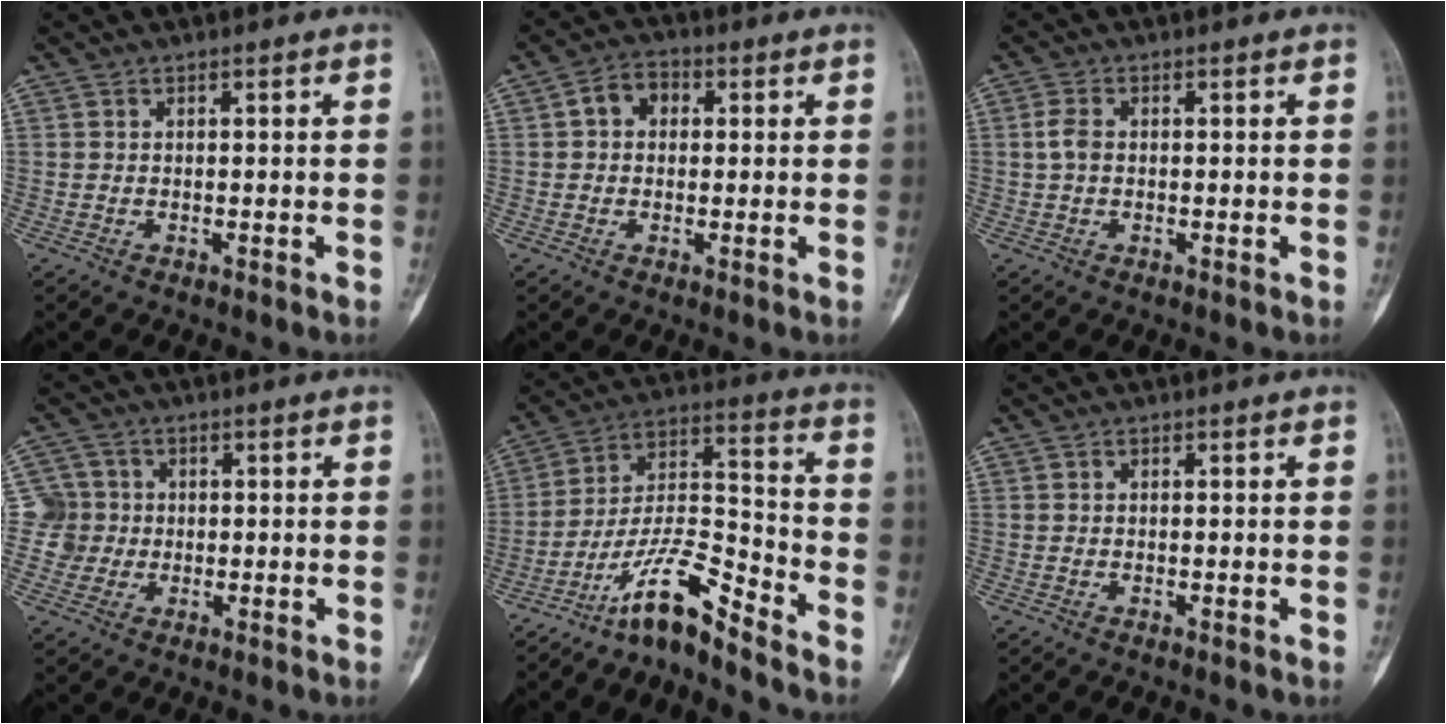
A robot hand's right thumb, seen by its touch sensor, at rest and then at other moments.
{"total": 4.8, "force": [0.7, 3.7, 2.9], "torque": [-0.032, 0.015, 0.003]}
{"total": 2.7, "force": [0.1, 1.7, 2.1], "torque": [-0.048, 0.006, -0.002]}
{"total": 5.0, "force": [-0.3, 5.0, 0.0], "torque": [0.033, 0.012, -0.012]}
{"total": 11.7, "force": [-9.5, 1.8, 6.6], "torque": [-0.129, 0.095, -0.179]}
{"total": 0.0}